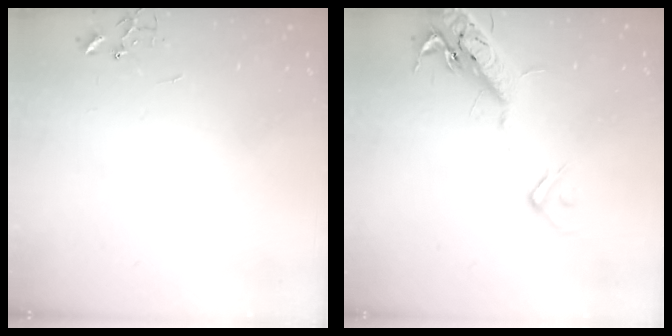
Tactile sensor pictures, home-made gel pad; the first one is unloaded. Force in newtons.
{"total": 17.1, "press": 16.7, "slide": 3.7}